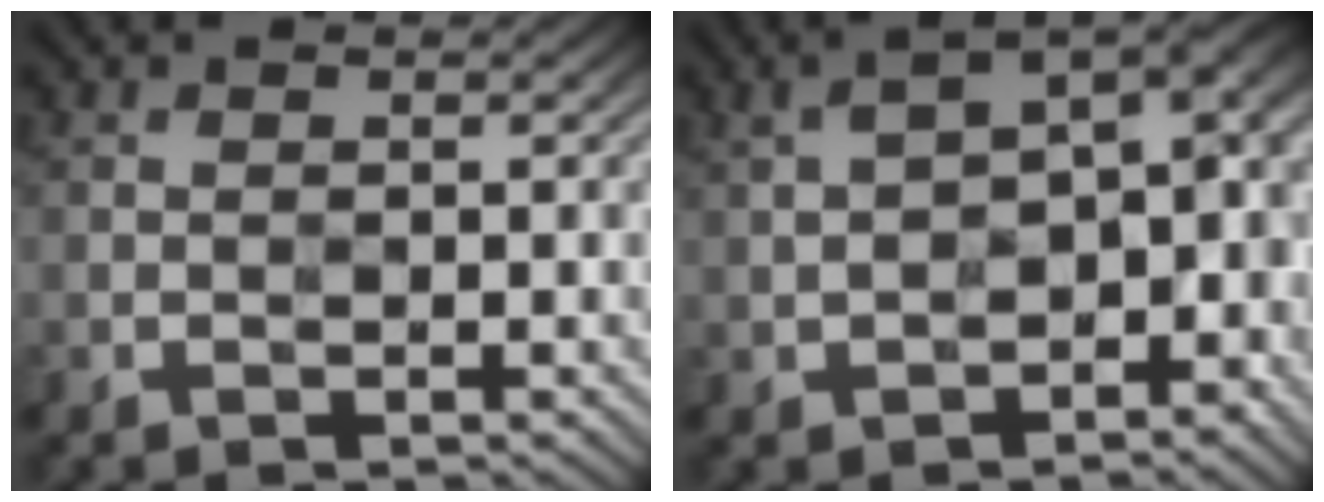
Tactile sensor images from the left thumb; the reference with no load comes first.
{"total": 12.3, "force": [-1.0, 6.8, 10.2], "torque": [-0.141, -0.001, -0.003]}